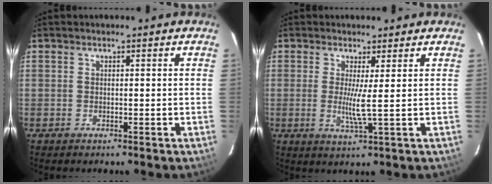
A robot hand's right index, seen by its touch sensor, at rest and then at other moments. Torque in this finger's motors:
{"motor_torque": [0.15, 0.30, 0.31, 0.06]}